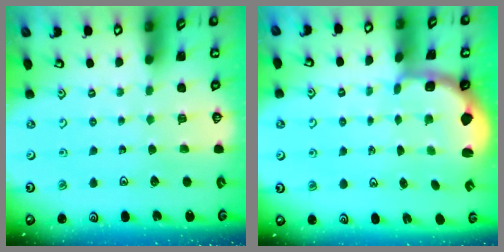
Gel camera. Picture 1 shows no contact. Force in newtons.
{"total": 2.4, "press": 1.2, "slide": 2.1}